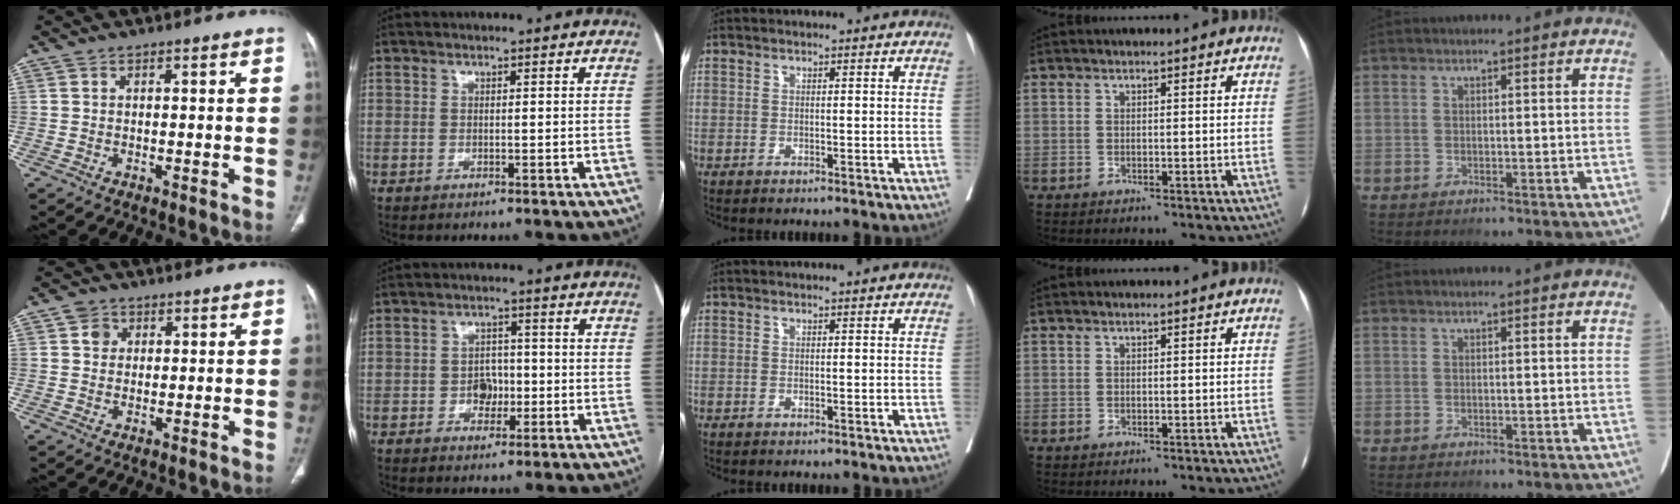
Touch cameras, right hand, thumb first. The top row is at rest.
{"thumb": {"total": 2.9, "force": [1.0, 2.6, 1.0], "torque": [-0.003, -0.002, 0.014]}, "index": {"total": 3.7, "force": [-0.9, 2.9, 2.2], "torque": [-0.029, 0.009, -0.012]}}